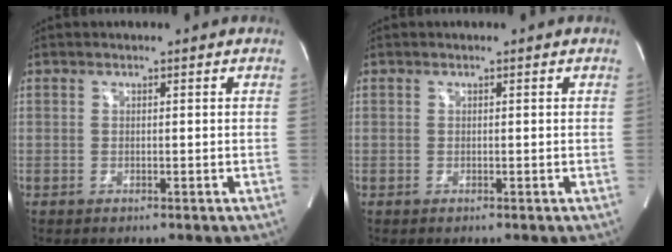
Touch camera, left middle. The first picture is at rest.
{"total": 0.0}